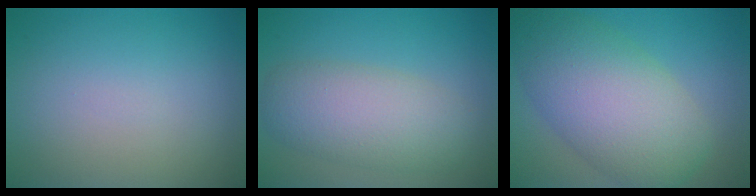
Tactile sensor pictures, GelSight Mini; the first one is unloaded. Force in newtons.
{"total": 5.8, "press": 5.8, "slide": 0.2}
{"total": 9.7, "press": 9.7, "slide": 0.4}